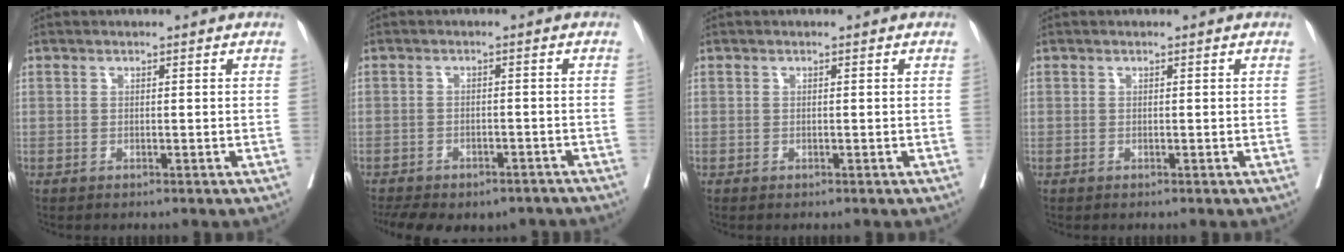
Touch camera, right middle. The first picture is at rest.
{"total": 13.7, "force": [-10.6, 6.5, 5.9], "torque": [-0.127, 0.005, -0.133]}
{"total": 0.0}
{"total": 0.0}